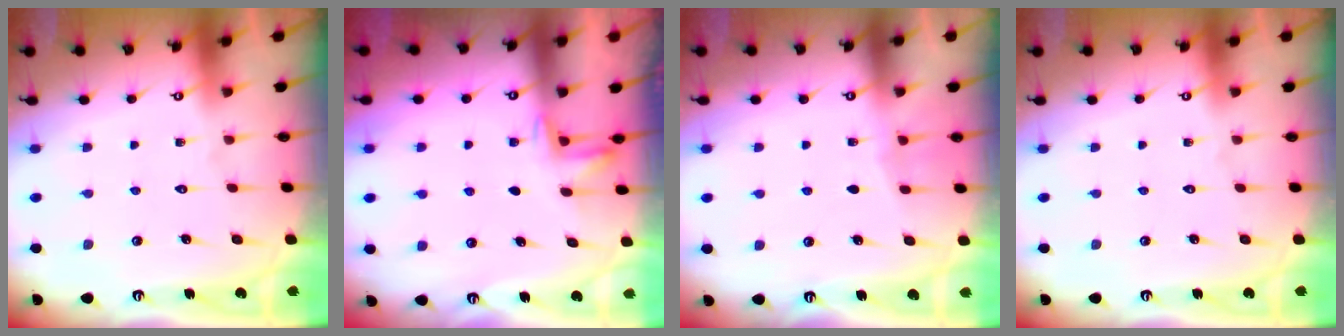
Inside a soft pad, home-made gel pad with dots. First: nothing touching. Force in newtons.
{"total": 2.6, "press": 2.5, "slide": 0.7}
{"total": 4.3, "press": 4.3, "slide": 0.4}
{"total": 0.0}